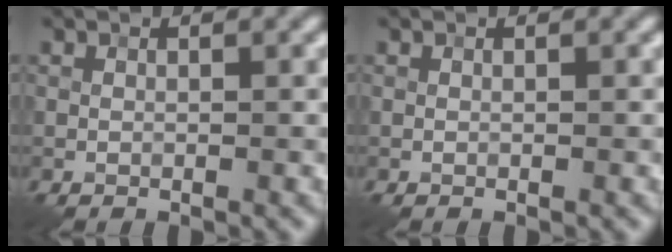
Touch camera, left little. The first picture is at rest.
{"total": 0.0}